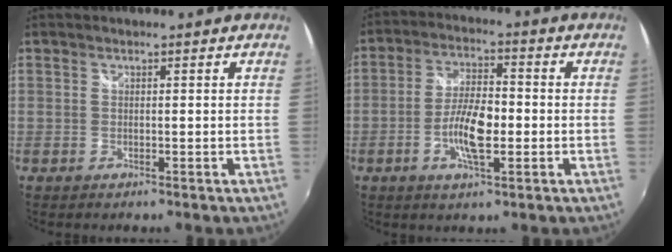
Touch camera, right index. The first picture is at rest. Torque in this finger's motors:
{"motor_torque": [0.36, 0.03, 0.54, 0.06]}